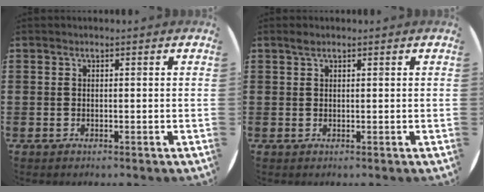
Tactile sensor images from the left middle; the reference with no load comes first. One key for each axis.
{"total": 0.9, "fx": 0.7, "fy": 0.4, "fz": 0.4, "tx": -0.002, "ty": 0.000, "tz": 0.010}